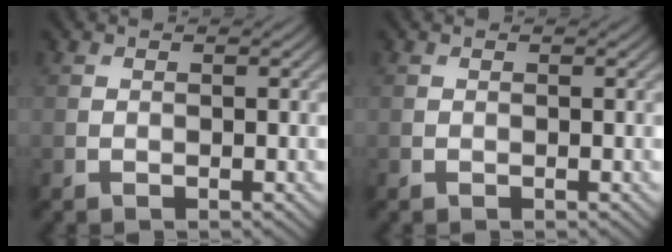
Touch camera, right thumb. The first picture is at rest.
{"total": 0.0}